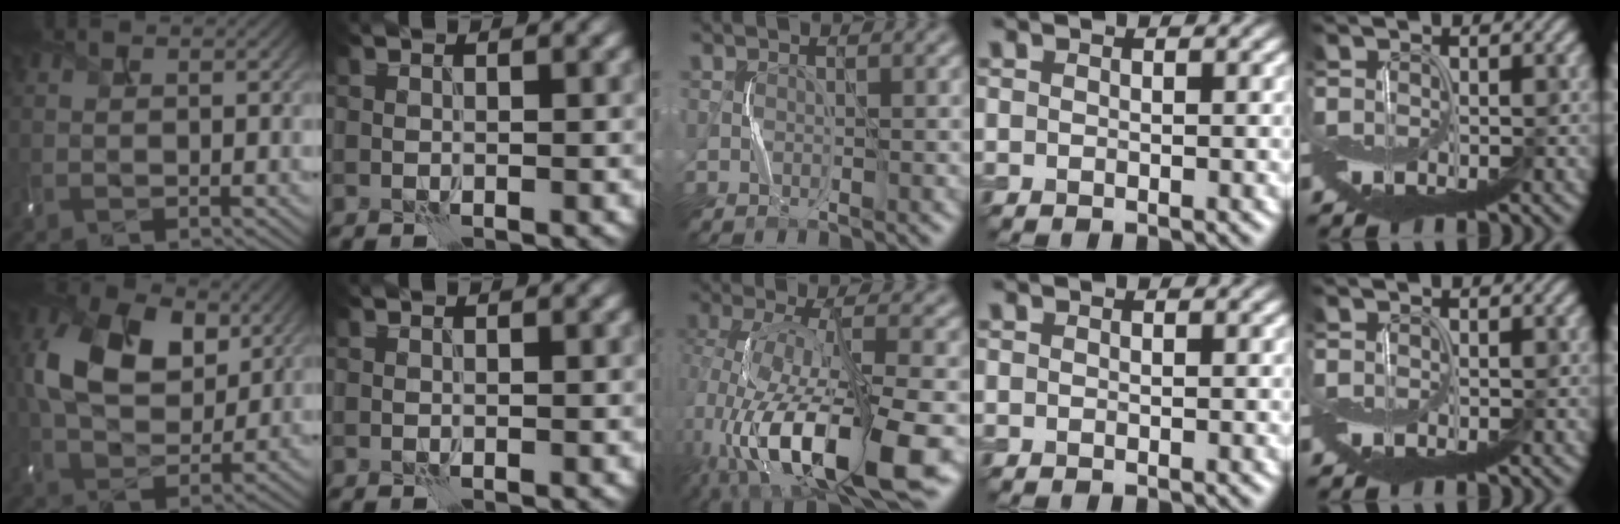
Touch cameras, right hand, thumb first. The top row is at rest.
{"thumb": {"total": 12.2, "force": [3.8, 7.9, 8.5], "torque": [-0.184, 0.013, 0.066]}, "middle": {"total": 12.8, "force": [-4.9, 4.5, 10.9], "torque": [-0.206, -0.005, -0.082]}}